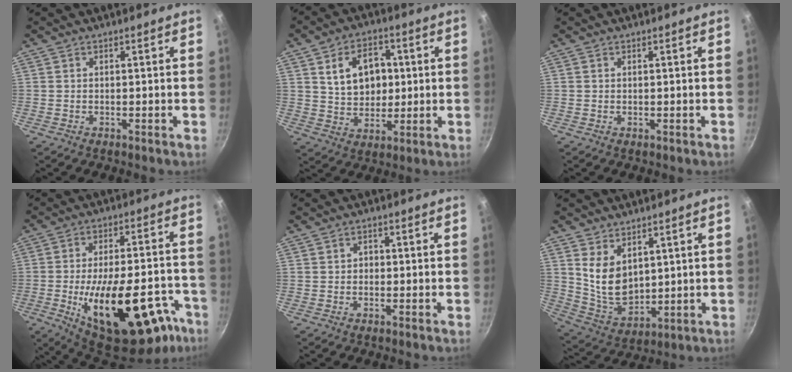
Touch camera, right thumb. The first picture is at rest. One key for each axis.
{"total": 11.6, "fx": 2.5, "fy": 8.6, "fz": 7.4, "tx": -0.085, "ty": -0.002, "tz": 0.046}
{"total": 0.0}
{"total": 29.1, "fx": -12.6, "fy": 13.0, "fz": 22.8, "tx": -0.282, "ty": 0.040, "tz": -0.169}
{"total": 1.4, "fx": -0.1, "fy": 1.2, "fz": 0.7, "tx": -0.007, "ty": 0.002, "tz": -0.004}
{"total": 9.9, "fx": 3.7, "fy": 6.4, "fz": 6.6, "tx": -0.100, "ty": -0.040, "tz": 0.091}